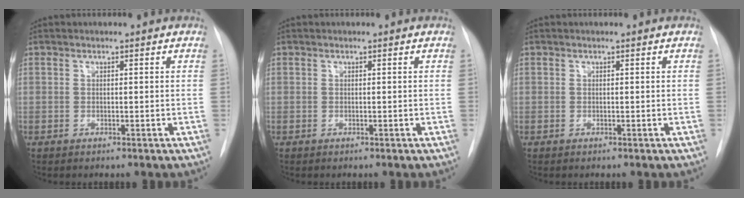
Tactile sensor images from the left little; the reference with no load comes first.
{"total": 0.0}
{"total": 0.0}